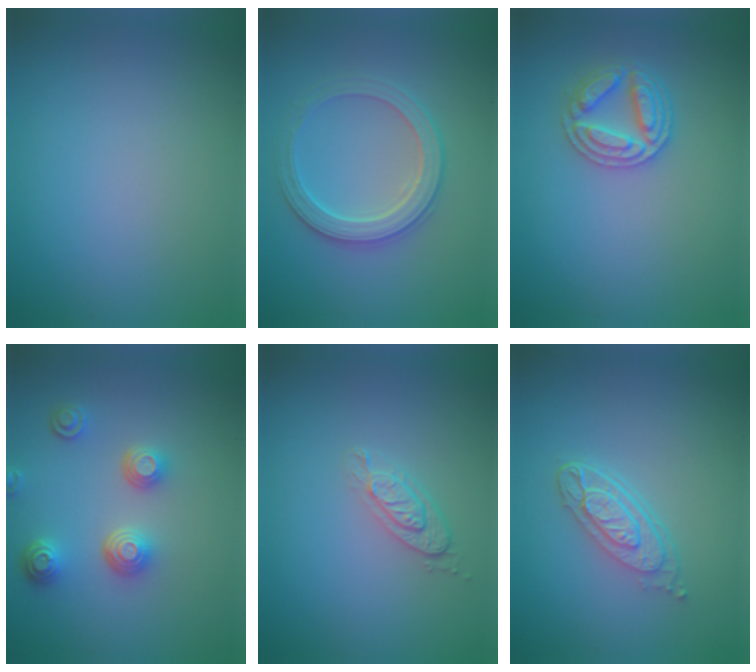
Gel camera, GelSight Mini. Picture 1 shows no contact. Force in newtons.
{"total": 3.4, "press": 3.4, "slide": 0.7}
{"total": 3.4, "press": 3.3, "slide": 0.9}
{"total": 3.9, "press": 3.2, "slide": 2.2}
{"total": 2.4, "press": 1.9, "slide": 1.4}
{"total": 4.0, "press": 2.9, "slide": 2.7}